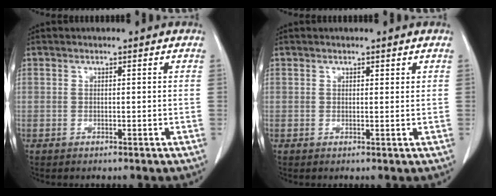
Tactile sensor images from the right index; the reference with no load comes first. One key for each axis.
{"total": 0.6, "fx": 0.5, "fy": 0.3, "fz": 0.2, "tx": -0.002, "ty": -0.003, "tz": 0.004}